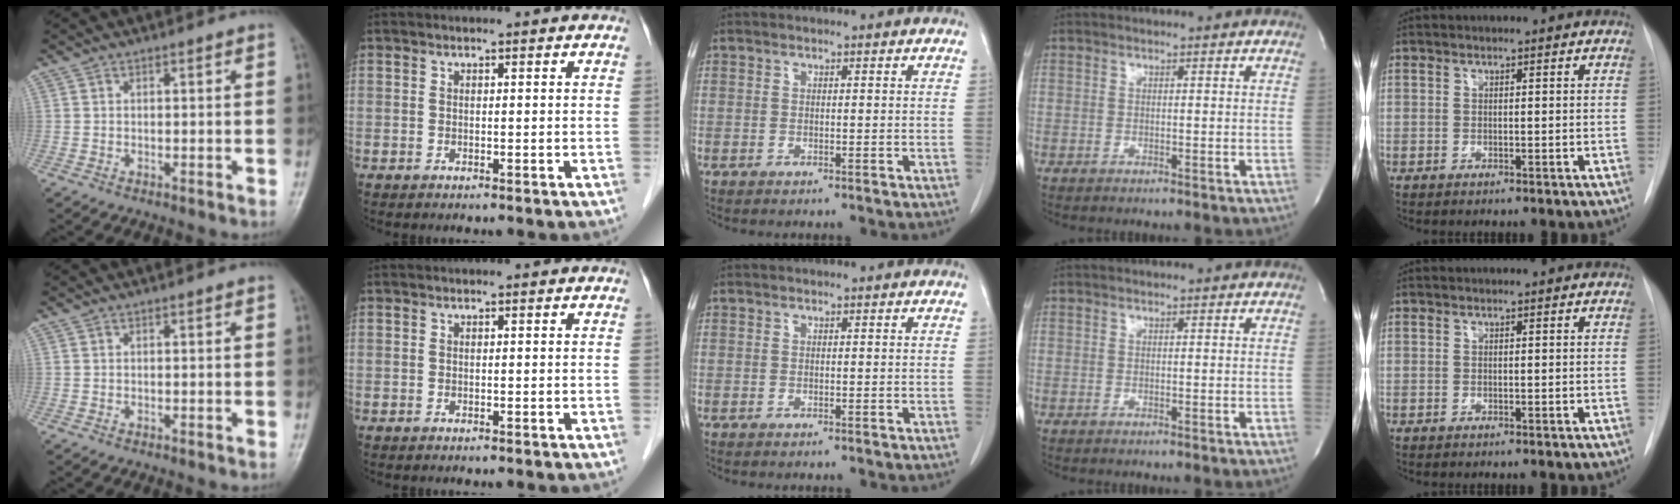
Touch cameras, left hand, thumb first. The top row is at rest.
{}